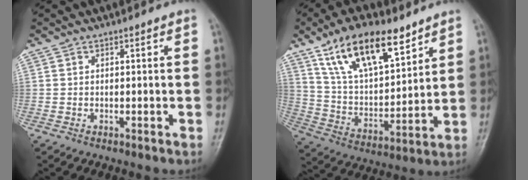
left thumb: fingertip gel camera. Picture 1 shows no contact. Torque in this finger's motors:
{"motor_torque": [0.24, 0.31, 1.51, -1.26, 0.17]}